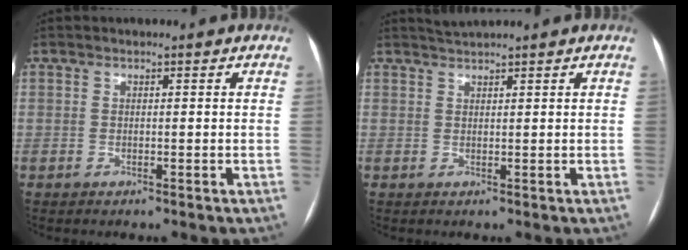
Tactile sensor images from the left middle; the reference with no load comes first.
{"total": 1.5, "force": [1.3, -0.7, 0.0], "torque": [-0.005, 0.001, 0.034]}